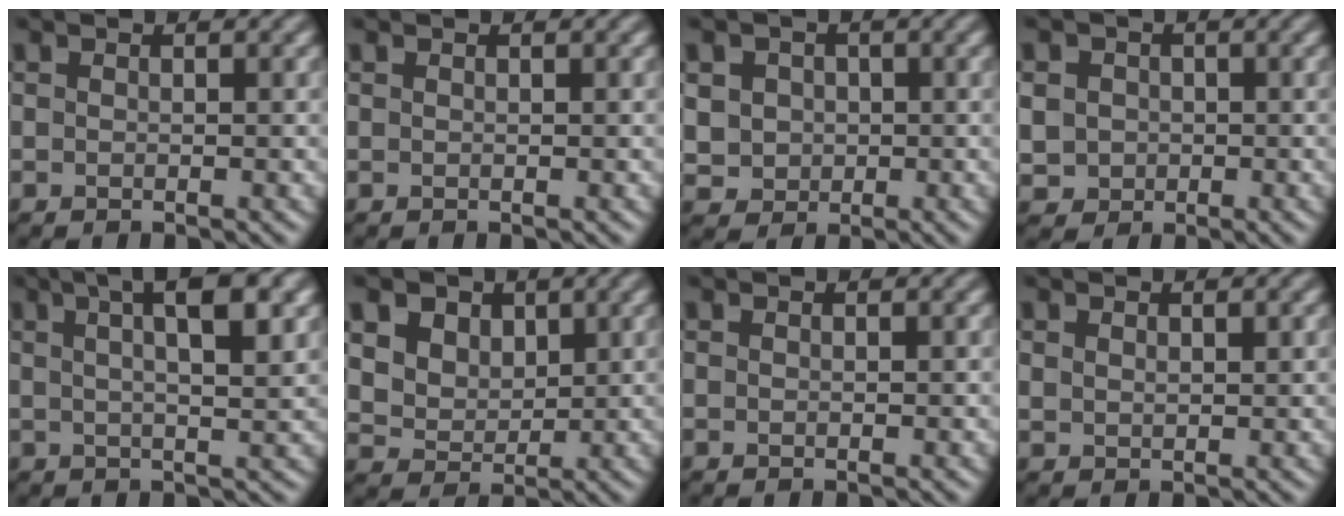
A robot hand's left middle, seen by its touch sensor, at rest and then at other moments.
{"total": 0.0}
{"total": 4.5, "force": [1.0, 4.0, 1.8], "torque": [-0.041, 0.016, 0.015]}
{"total": 4.0, "force": [0.4, 3.7, 1.4], "torque": [-0.033, 0.011, 0.004]}
{"total": 8.0, "force": [3.5, 2.5, 6.7], "torque": [-0.065, 0.028, 0.028]}
{"total": 8.7, "force": [4.3, 6.6, 3.8], "torque": [-0.099, 0.020, 0.066]}
{"total": 0.0}
{"total": 1.4, "force": [0.8, 0.8, 0.8], "torque": [-0.015, -0.002, 0.019]}